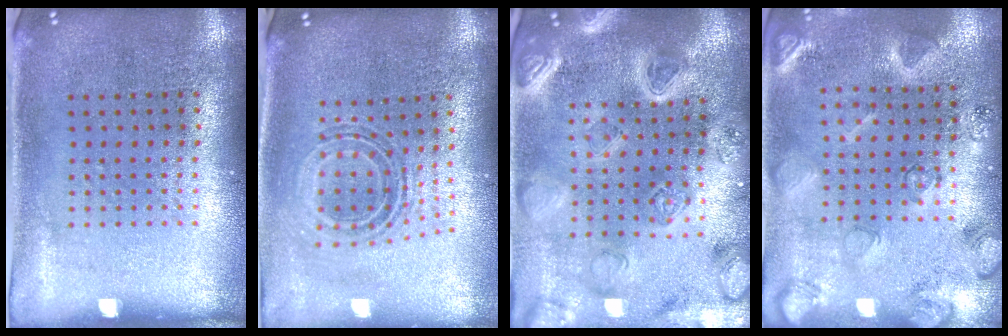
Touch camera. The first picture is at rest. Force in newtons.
{"total": 0.8, "press": 0.8, "slide": 0.3}
{"total": 4.3, "press": 3.8, "slide": 1.9}
{"total": 2.2, "press": 2.2, "slide": 0.4}